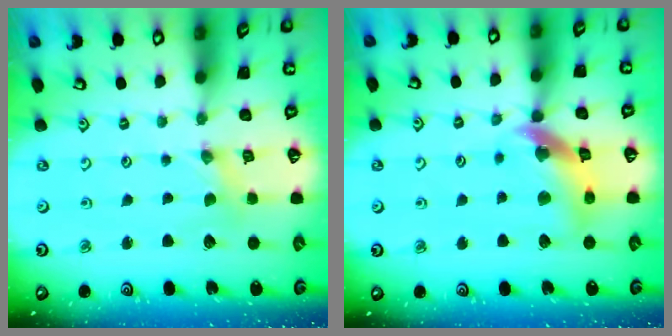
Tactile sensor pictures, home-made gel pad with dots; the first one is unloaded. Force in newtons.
{"total": 14.3, "press": 14.2, "slide": 1.7}